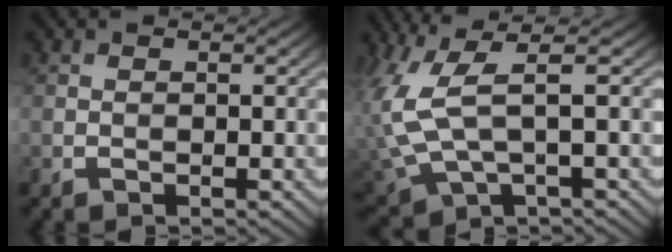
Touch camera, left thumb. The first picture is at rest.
{"total": 9.4, "force": [2.5, 3.8, 8.2], "torque": [-0.226, 0.002, 0.052]}